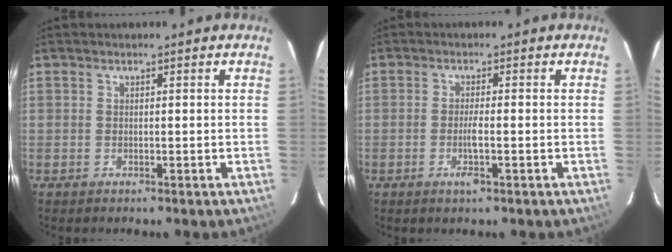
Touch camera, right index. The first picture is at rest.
{"total": 2.6, "force": [-1.0, 0.0, 2.4], "torque": [-0.051, -0.004, -0.019]}